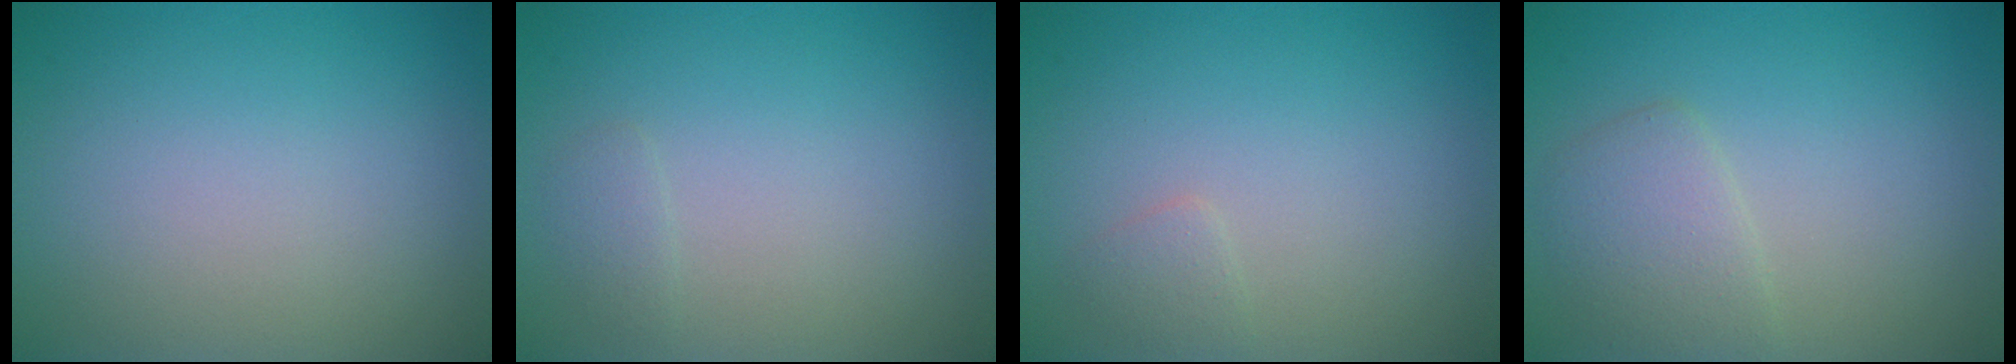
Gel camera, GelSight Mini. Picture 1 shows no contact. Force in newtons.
{"total": 0.8, "press": 0.8, "slide": 0.1}
{"total": 0.9, "press": 0.9, "slide": 0.1}
{"total": 2.6, "press": 2.6, "slide": 0.3}